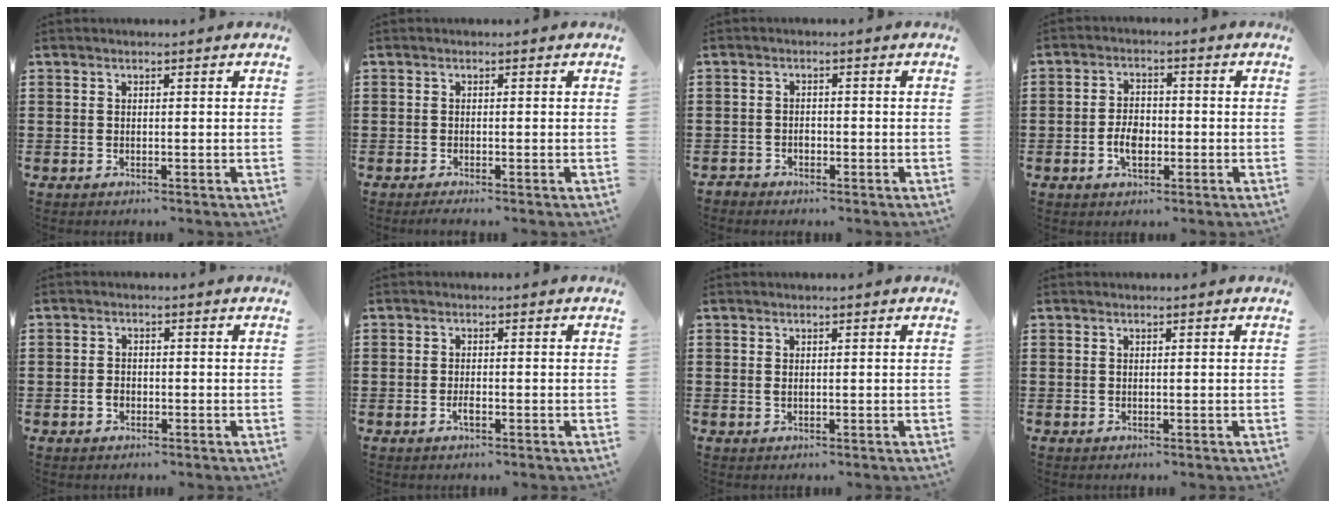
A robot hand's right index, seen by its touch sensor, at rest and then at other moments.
{"total": 0.8, "force": [-0.7, -0.1, 0.4], "torque": [-0.008, -0.004, -0.013]}
{"total": 1.5, "force": [-1.2, 0.9, 0.3], "torque": [-0.012, 0.001, -0.025]}
{"total": 4.1, "force": [-1.2, 2.5, 3.0], "torque": [-0.065, 0.002, -0.024]}
{"total": 1.5, "force": [-0.7, 1.1, 0.8], "torque": [-0.017, 0.000, -0.013]}
{"total": 1.6, "force": [-0.8, 0.5, 1.3], "torque": [-0.026, -0.003, -0.013]}
{"total": 0.5, "force": [0.0, 0.2, 0.5], "torque": [-0.011, -0.002, 0.001]}
{"total": 0.0}